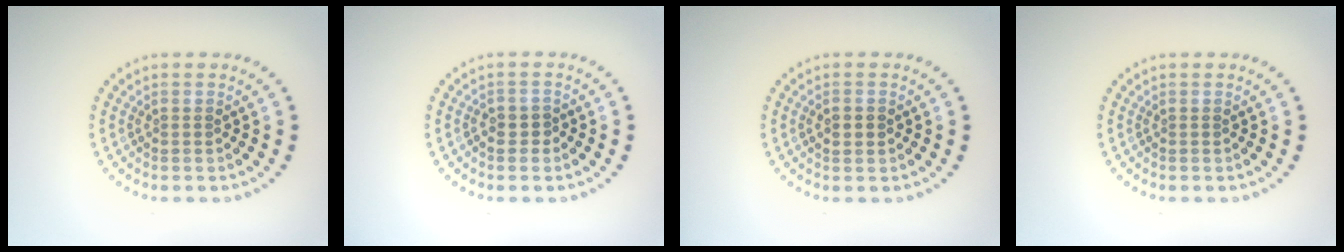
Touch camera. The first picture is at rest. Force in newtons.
{"total": 1.1, "press": 0.9, "slide": 0.7}
{"total": 1.9, "press": 1.9, "slide": 0.2}
{"total": 0.0}